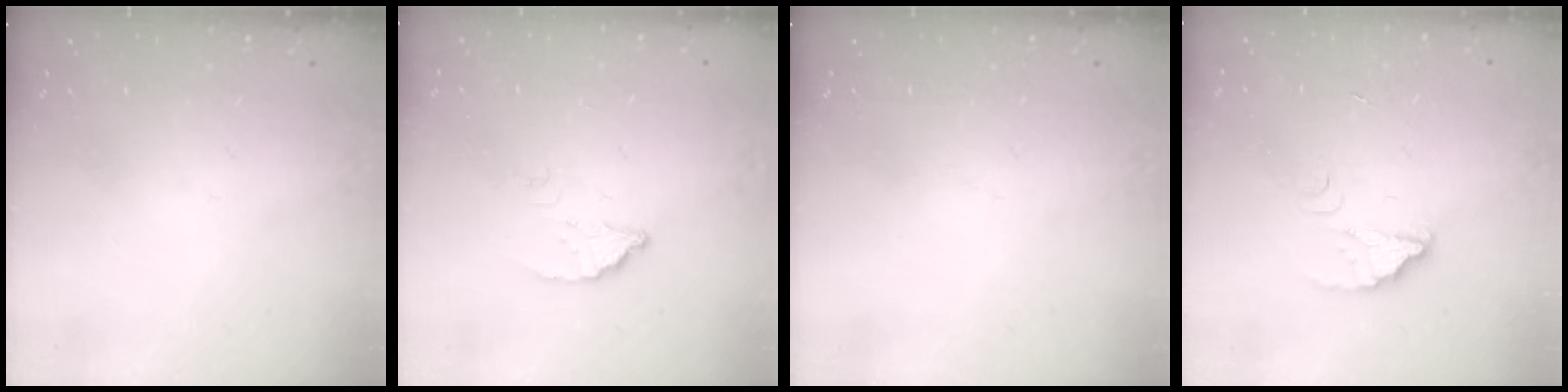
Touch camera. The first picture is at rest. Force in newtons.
{"total": 2.8, "press": 2.7, "slide": 0.2}
{"total": 0.0}
{"total": 3.4, "press": 3.4, "slide": 0.2}